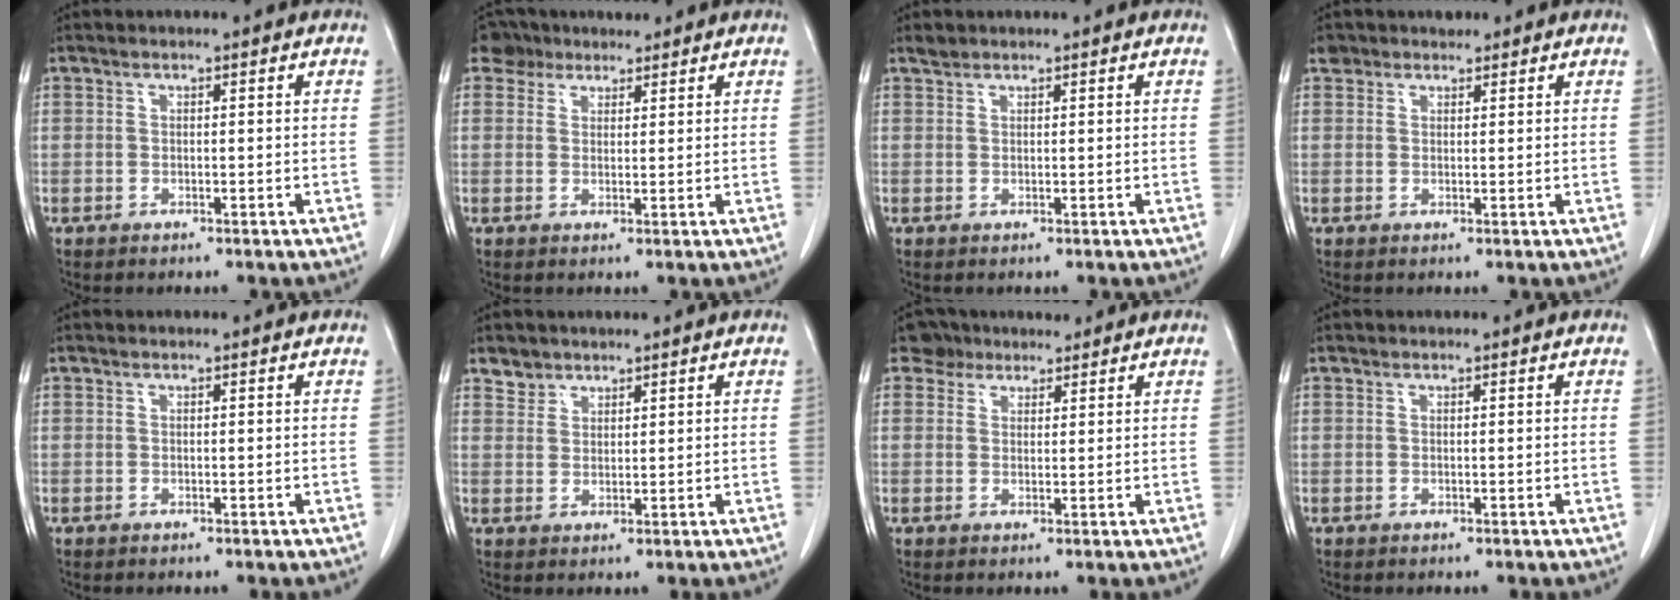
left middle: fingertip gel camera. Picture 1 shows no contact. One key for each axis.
{"total": 3.8, "fx": 2.9, "fy": 2.4, "fz": 0.0, "tx": 0.000, "ty": 0.023, "tz": 0.049}
{"total": 0.9, "fx": 0.8, "fy": 0.3, "fz": 0.0, "tx": -0.004, "ty": 0.003, "tz": 0.017}
{"total": 2.0, "fx": 1.4, "fy": 1.3, "fz": -0.1, "tx": 0.007, "ty": 0.011, "tz": 0.020}
{"total": 0.0}
{"total": 2.6, "fx": 2.1, "fy": 1.5, "fz": -0.1, "tx": 0.004, "ty": 0.008, "tz": 0.035}
{"total": 3.5, "fx": 2.8, "fy": 2.2, "fz": -0.1, "tx": 0.004, "ty": 0.021, "tz": 0.046}
{"total": 0.0}